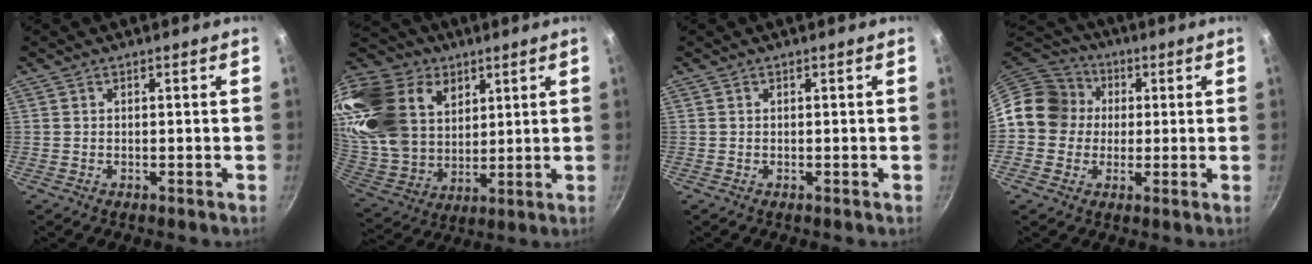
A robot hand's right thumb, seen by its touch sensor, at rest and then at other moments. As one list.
[{"total": 27.6, "force": [13.0, 19.4, 14.5], "torque": [-0.306, -0.017, 0.254]}, {"total": 0.0}, {"total": 12.1, "force": [1.1, 11.1, 4.7], "torque": [-0.048, 0.026, -0.001]}]